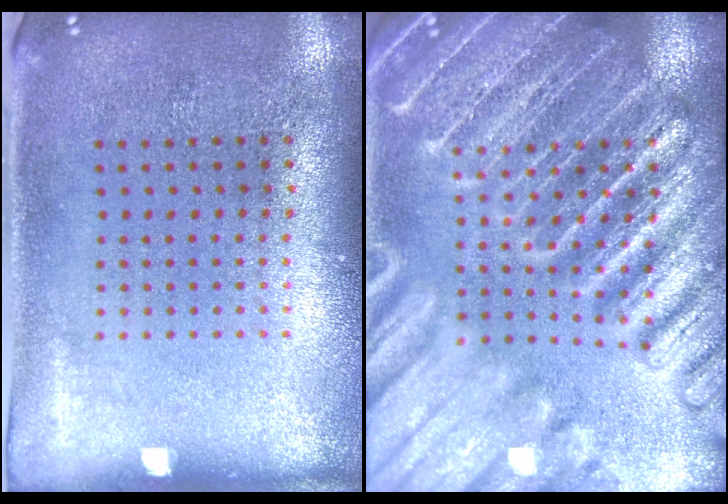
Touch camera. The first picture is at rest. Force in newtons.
{"total": 6.2, "press": 6.1, "slide": 0.7}